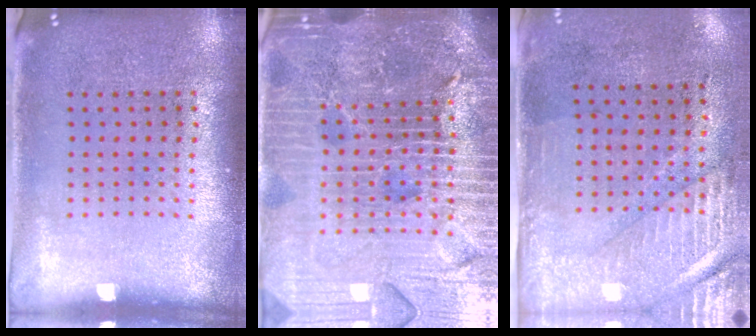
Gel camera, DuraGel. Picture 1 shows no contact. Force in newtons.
{"total": 6.3, "press": 5.6, "slide": 3.0}
{"total": 3.0, "press": 2.5, "slide": 1.6}